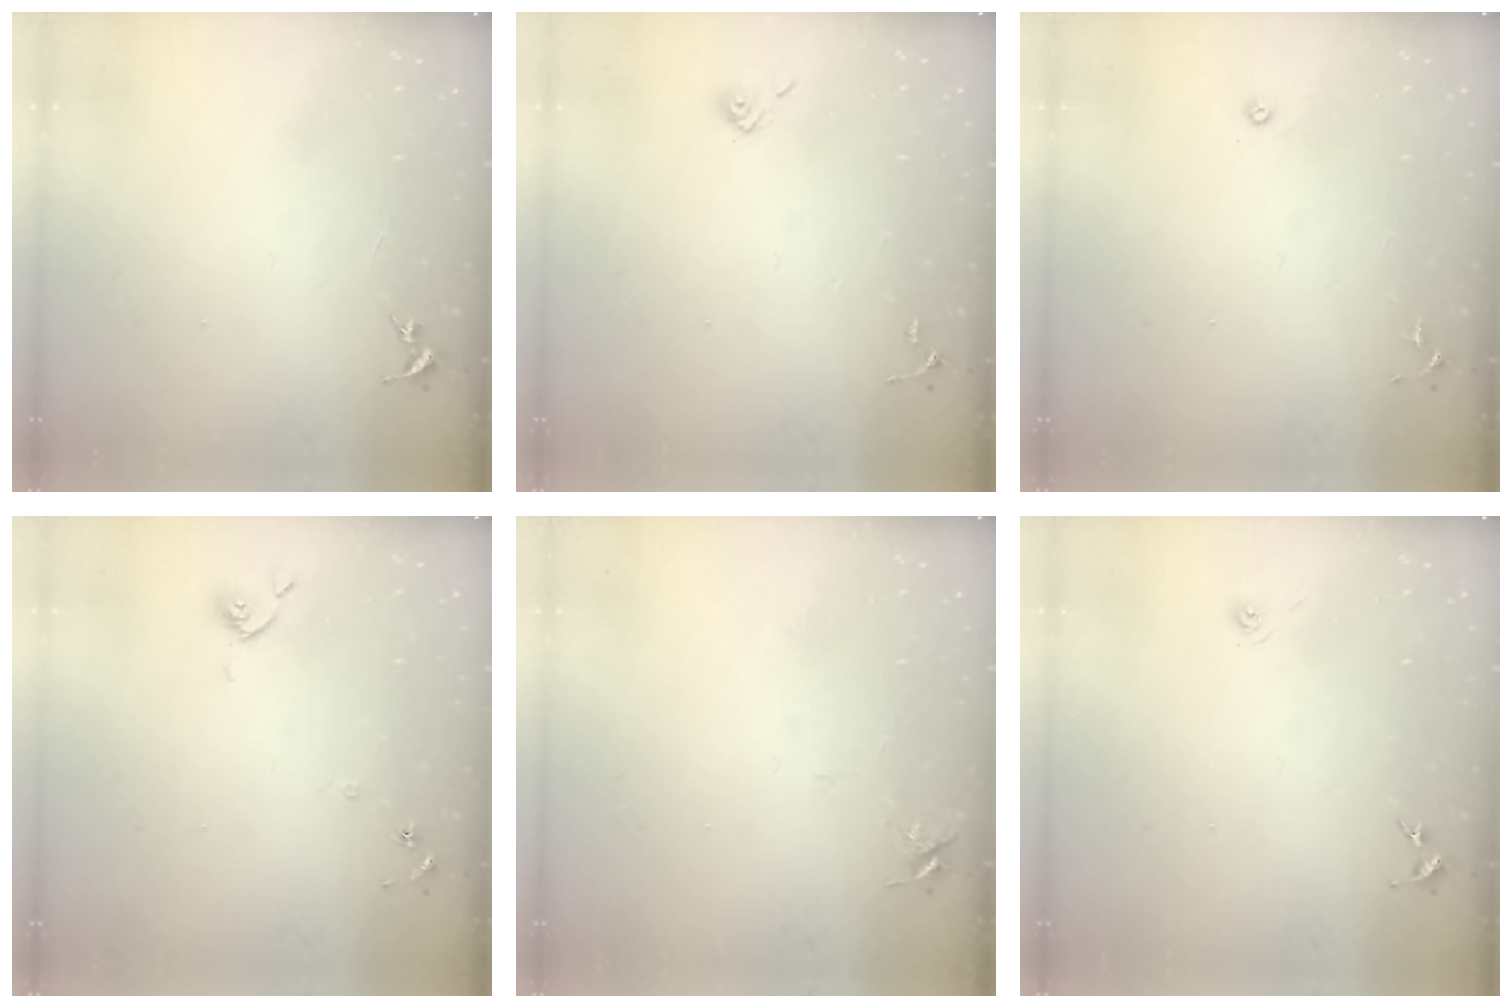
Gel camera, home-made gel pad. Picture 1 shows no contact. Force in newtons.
{"total": 5.3, "press": 5.3, "slide": 0.6}
{"total": 3.5, "press": 3.4, "slide": 0.7}
{"total": 6.9, "press": 6.9, "slide": 0.6}
{"total": 4.4, "press": 4.3, "slide": 0.6}
{"total": 3.2, "press": 2.7, "slide": 1.7}